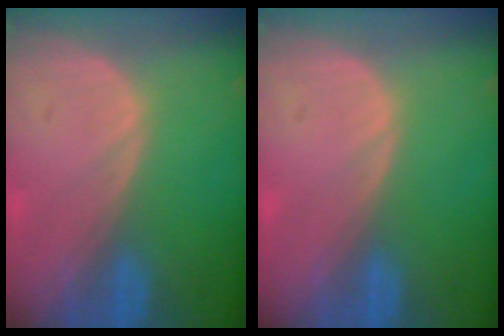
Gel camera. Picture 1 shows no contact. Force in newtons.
{"total": 0.0}